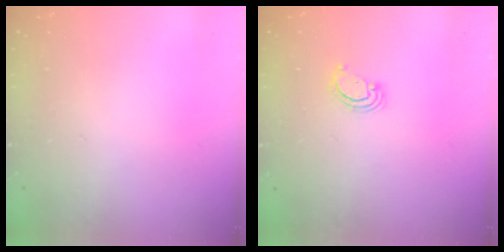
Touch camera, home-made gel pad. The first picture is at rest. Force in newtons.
{"total": 2.6, "press": 2.6, "slide": 0.3}